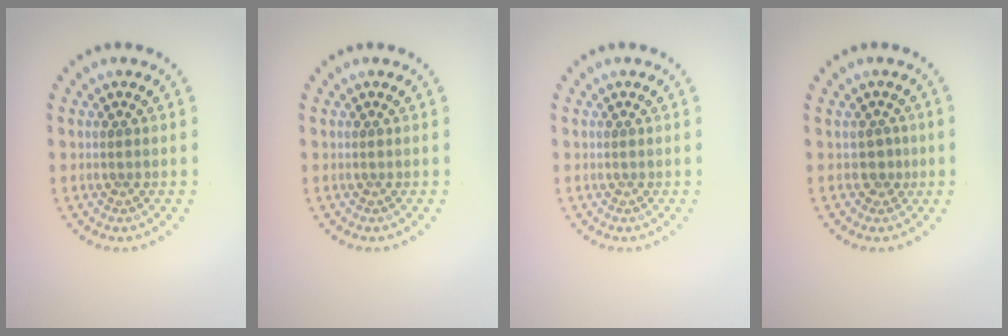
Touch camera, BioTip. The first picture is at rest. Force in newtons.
{"total": 0.0}
{"total": 0.0}
{"total": 1.5, "press": 1.1, "slide": 1.0}